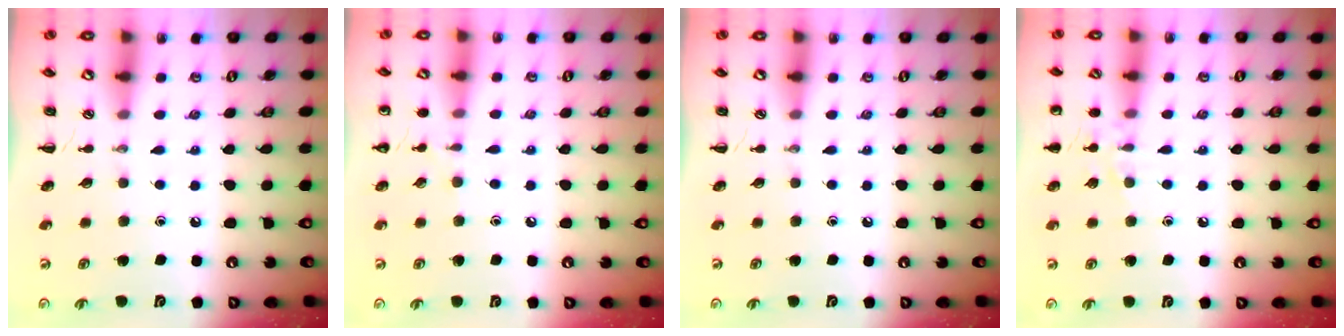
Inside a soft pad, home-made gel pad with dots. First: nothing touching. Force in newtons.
{"total": 6.0, "press": 5.7, "slide": 1.9}
{"total": 0.0}
{"total": 7.6, "press": 7.4, "slide": 1.7}